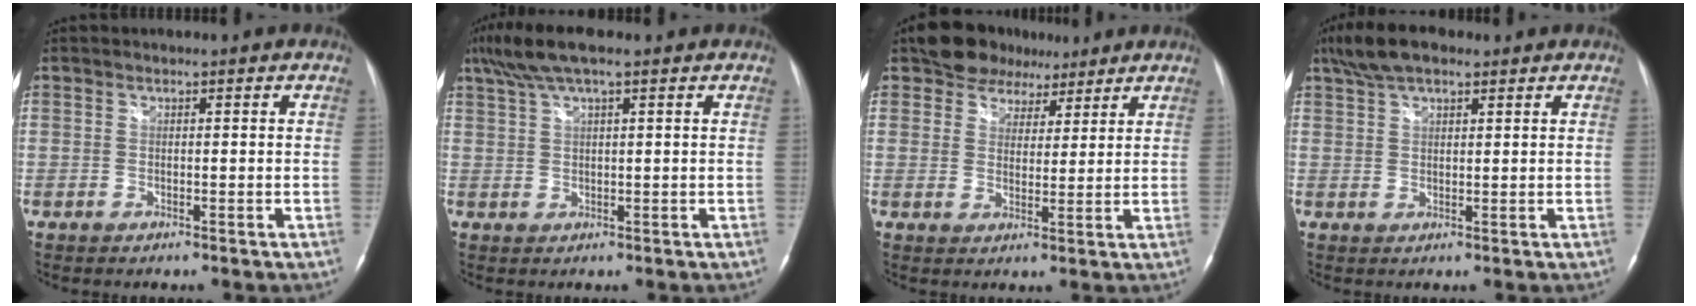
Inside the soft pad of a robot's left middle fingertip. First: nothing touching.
{"total": 7.3, "force": [5.1, 0.9, 5.2], "torque": [-0.108, 0.037, 0.092]}
{"total": 6.6, "force": [4.9, 4.3, 1.0], "torque": [-0.012, 0.014, 0.081]}
{"total": 6.9, "force": [4.9, 2.4, 4.2], "torque": [-0.090, 0.024, 0.091]}